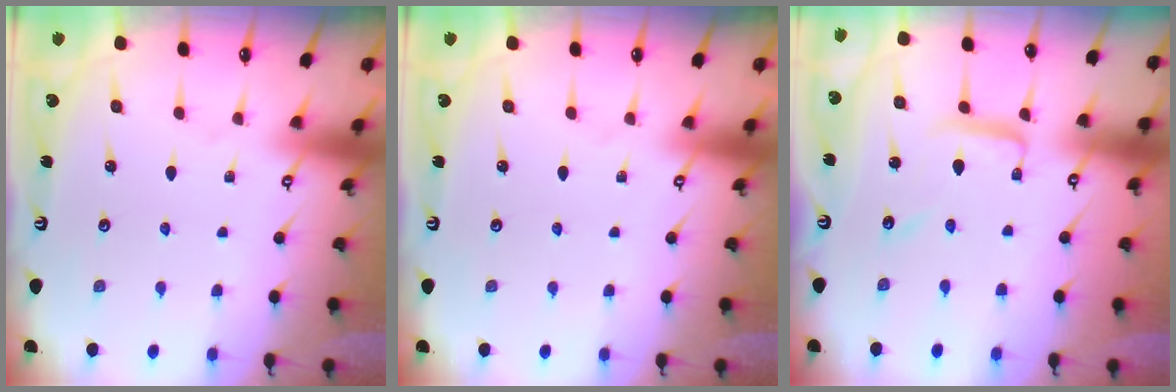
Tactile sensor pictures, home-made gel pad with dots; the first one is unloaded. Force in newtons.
{"total": 0.0}
{"total": 7.6, "press": 7.6, "slide": 0.5}